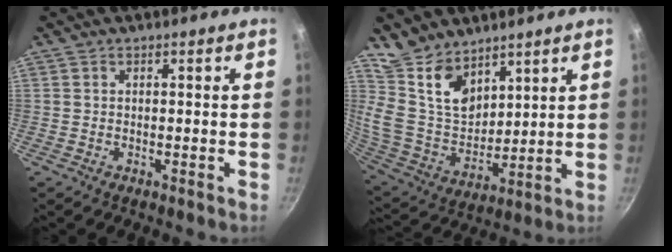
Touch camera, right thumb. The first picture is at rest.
{"total": 13.4, "force": [9.6, 7.5, 5.7], "torque": [-0.077, -0.073, 0.198]}